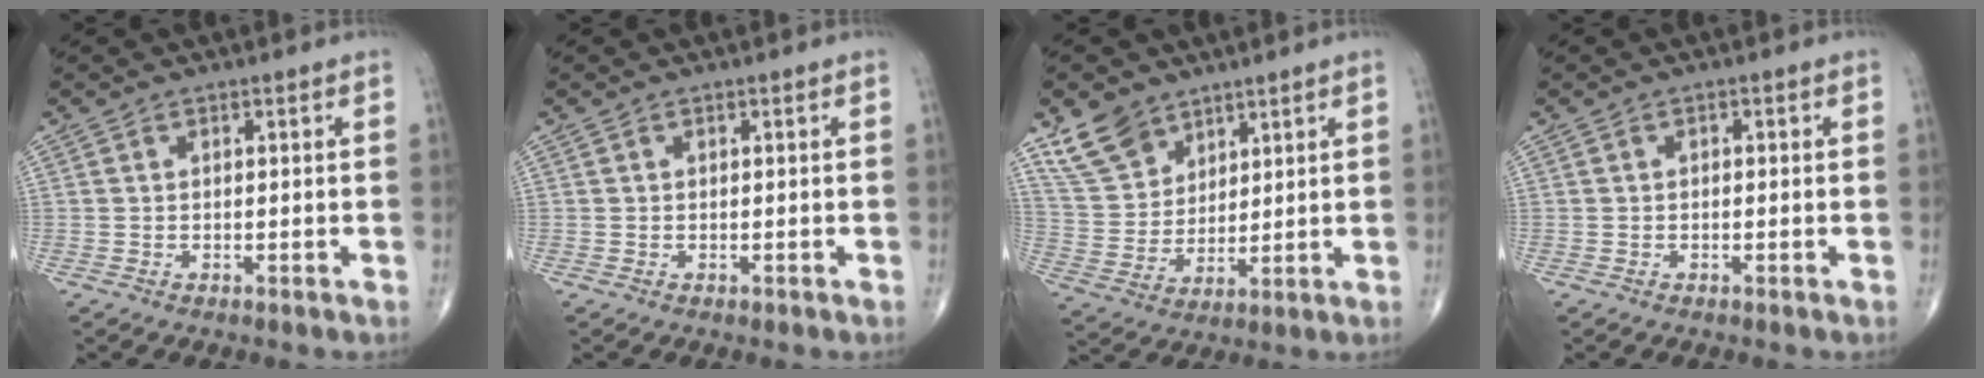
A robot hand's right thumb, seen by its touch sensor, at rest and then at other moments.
{"total": 0.0}
{"total": 9.7, "force": [6.8, 6.0, 3.4], "torque": [-0.049, -0.028, 0.144]}
{"total": 0.5, "force": [-0.1, 0.3, 0.4], "torque": [-0.002, 0.000, -0.004]}